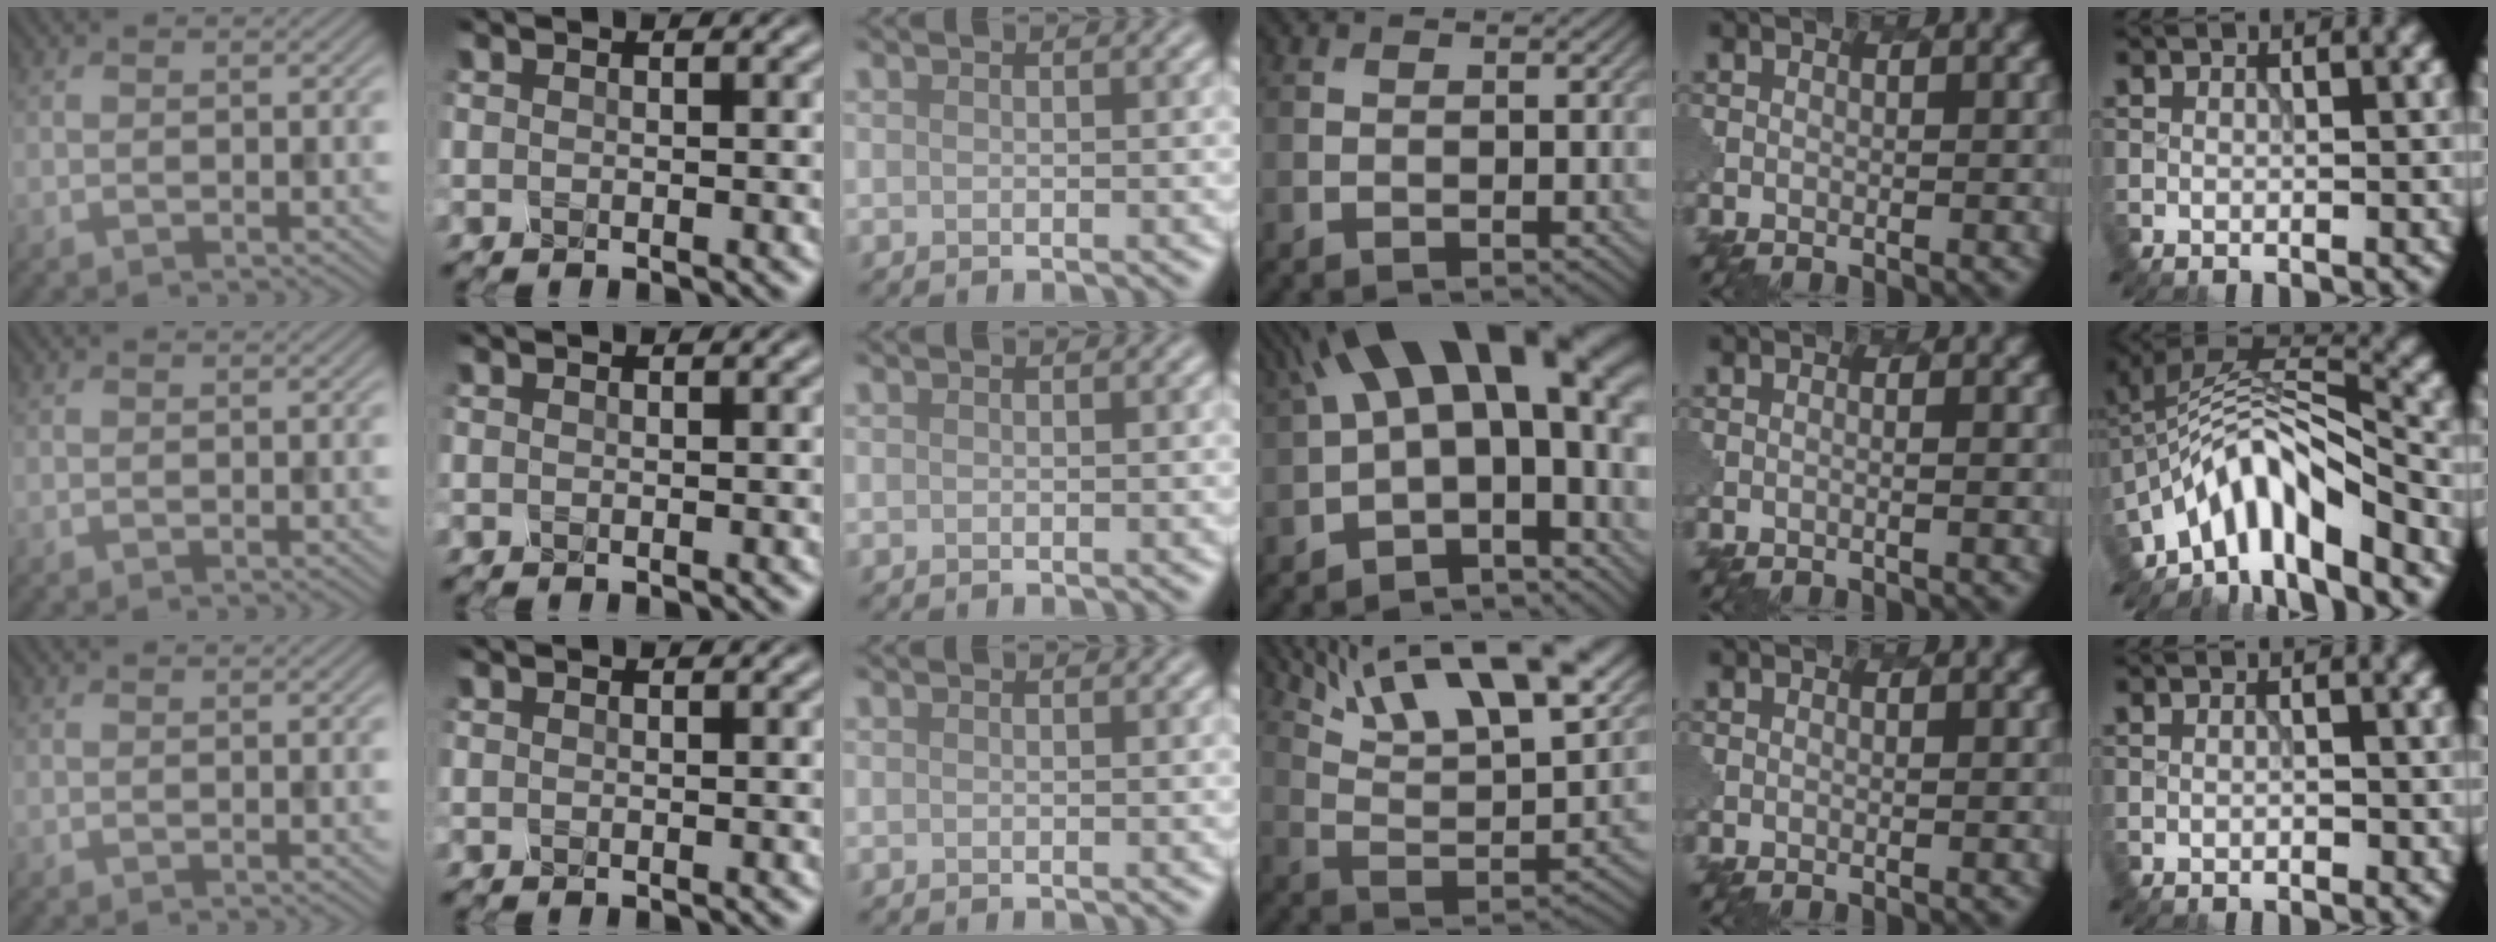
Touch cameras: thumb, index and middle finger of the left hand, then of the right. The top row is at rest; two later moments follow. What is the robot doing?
{"motion": "dispense", "object": "oil cruet"}